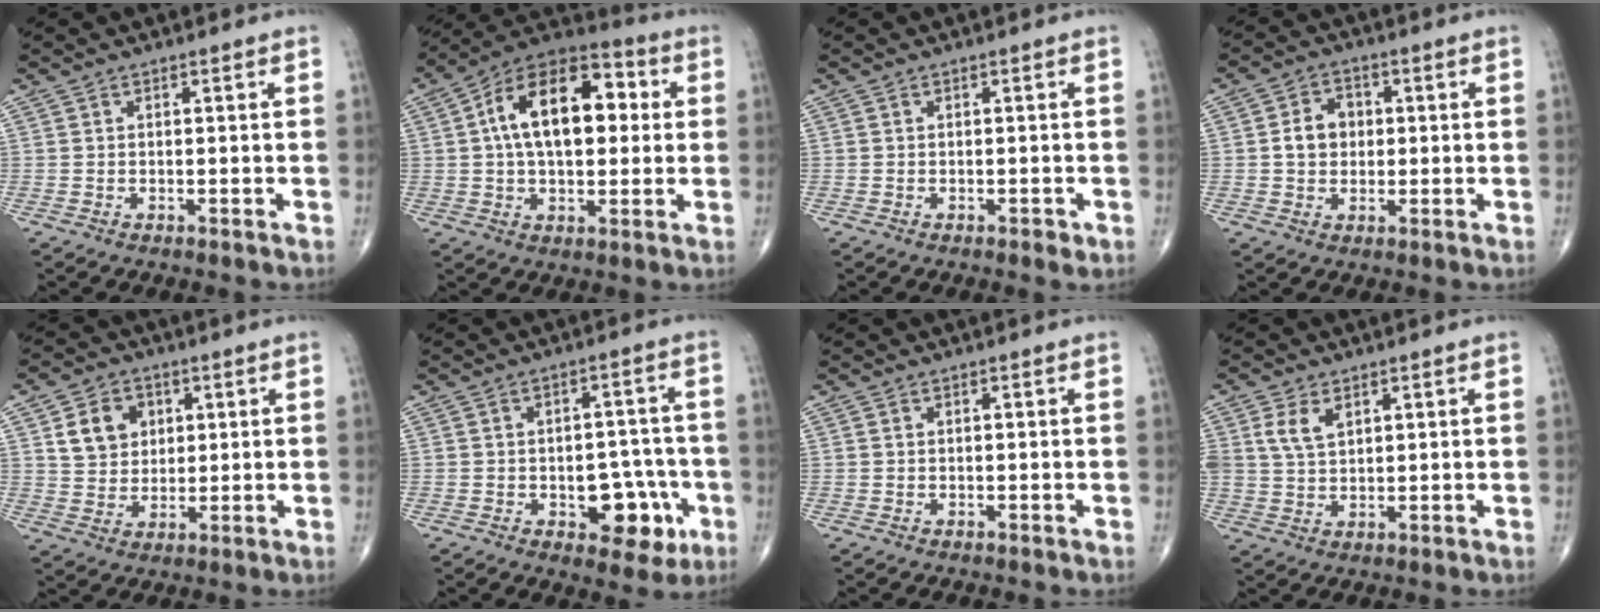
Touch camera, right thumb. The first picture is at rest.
{"total": 18.9, "force": [3.1, 10.6, 15.3], "torque": [-0.225, 0.029, 0.041]}
{"total": 1.1, "force": [-0.5, 0.6, 0.8], "torque": [-0.009, -0.001, -0.007]}
{"total": 5.9, "force": [0.3, 4.9, 3.4], "torque": [-0.041, 0.011, 0.002]}
{"total": 8.3, "force": [2.8, 6.8, 3.9], "torque": [-0.036, -0.009, 0.053]}
{"total": 10.2, "force": [-3.4, 6.0, 7.5], "torque": [-0.056, 0.026, -0.036]}
{"total": 0.0}
{"total": 5.2, "force": [2.3, 3.2, 3.5], "torque": [-0.060, -0.006, 0.049]}